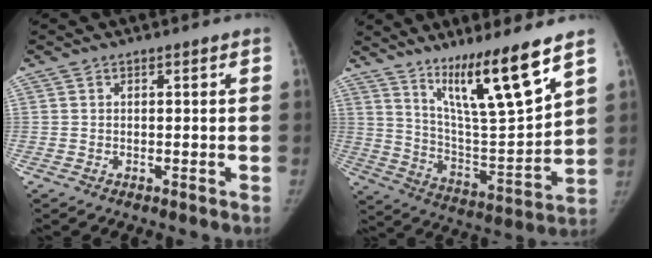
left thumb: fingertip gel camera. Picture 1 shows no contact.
{"total": 17.4, "force": [11.4, 1.9, 13.1], "torque": [-0.201, -0.080, 0.206]}